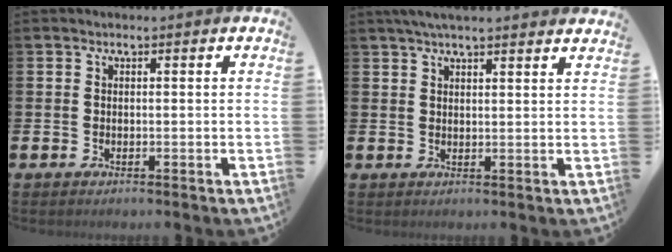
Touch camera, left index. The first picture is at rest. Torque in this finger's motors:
{"motor_torque": [0.99, -1.15, 0.52, 0.10]}